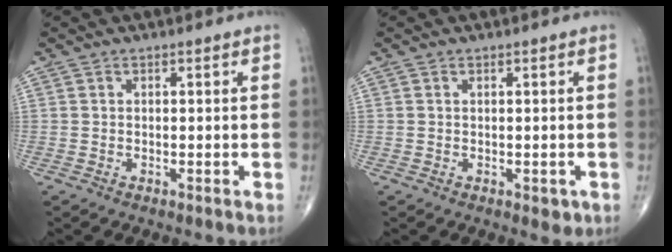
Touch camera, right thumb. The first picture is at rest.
{"total": 1.7, "force": [-0.3, 1.0, 1.4], "torque": [-0.013, -0.003, -0.001]}